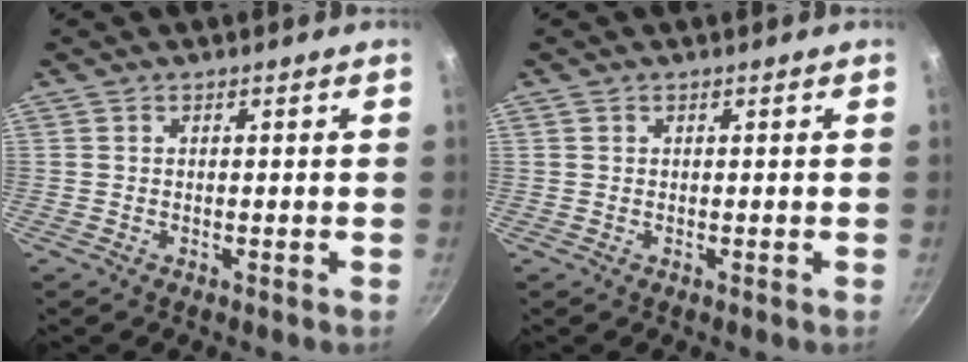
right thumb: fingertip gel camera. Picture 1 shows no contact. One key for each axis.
{"total": 0.6, "fx": 0.4, "fy": 0.4, "fz": 0.2, "tx": -0.005, "ty": 0.000, "tz": 0.007}